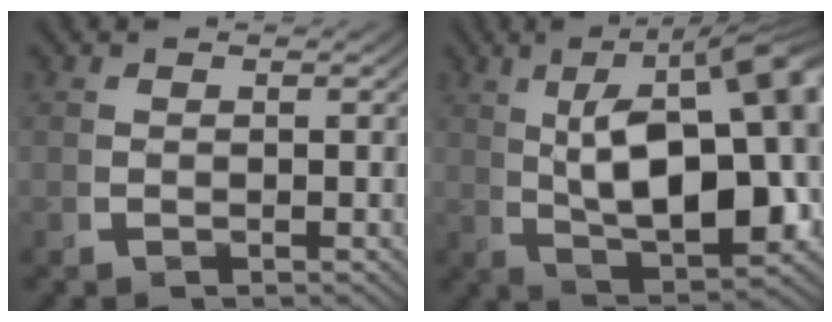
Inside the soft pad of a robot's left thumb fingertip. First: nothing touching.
{"total": 17.5, "force": [0.1, 9.3, 14.8], "torque": [-0.229, -0.023, 0.017]}